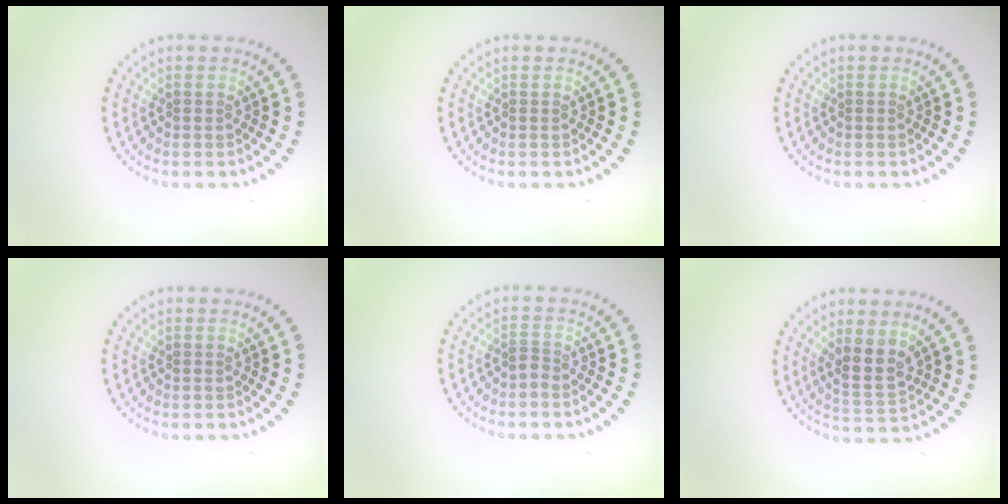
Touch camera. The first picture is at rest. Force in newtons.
{"total": 0.0}
{"total": 0.0}
{"total": 0.0}
{"total": 0.8, "press": 0.4, "slide": 0.6}
{"total": 2.9, "press": 2.6, "slide": 1.3}